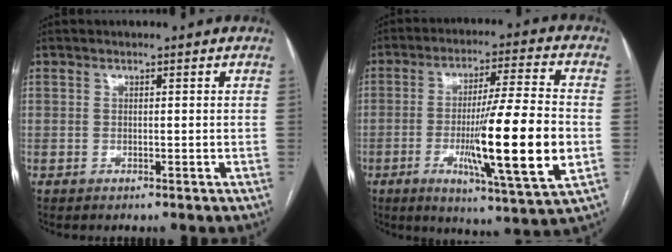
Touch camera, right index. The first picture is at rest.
{"total": 18.0, "force": [-3.5, 0.3, 17.7], "torque": [-0.293, -0.021, -0.059]}